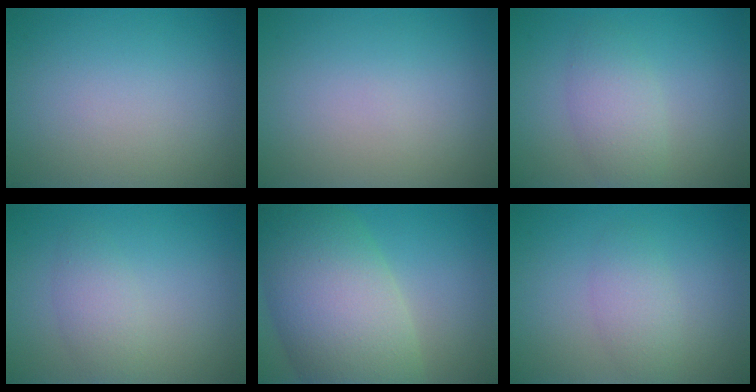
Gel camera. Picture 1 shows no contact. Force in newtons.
{"total": 0.0}
{"total": 2.9, "press": 2.9, "slide": 0.1}
{"total": 2.1, "press": 2.1, "slide": 0.1}
{"total": 11.5, "press": 11.5, "slide": 0.8}
{"total": 2.2, "press": 2.2, "slide": 0.1}